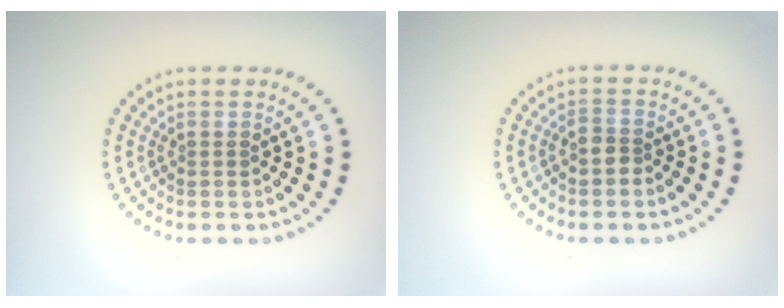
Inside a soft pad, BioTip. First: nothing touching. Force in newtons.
{"total": 1.5, "press": 1.2, "slide": 0.8}